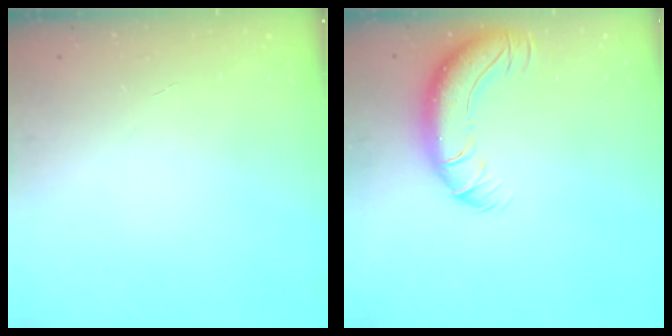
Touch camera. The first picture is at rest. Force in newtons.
{"total": 11.2, "press": 10.8, "slide": 2.9}